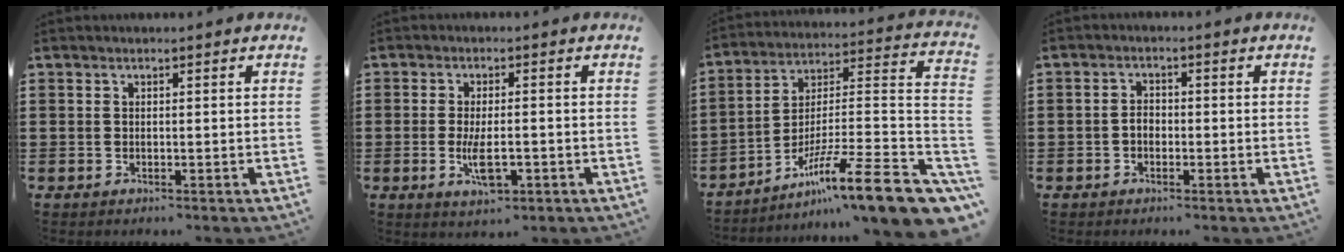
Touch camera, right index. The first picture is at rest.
{"total": 5.0, "force": [-1.4, 1.8, 4.5], "torque": [-0.089, -0.001, -0.028]}
{"total": 14.2, "force": [-9.0, 1.3, 10.9], "torque": [-0.174, 0.011, -0.159]}
{"total": 2.0, "force": [-0.6, 1.4, 1.3], "torque": [-0.027, 0.004, -0.013]}